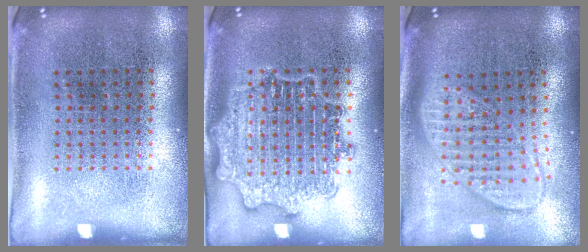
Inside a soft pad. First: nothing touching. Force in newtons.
{"total": 2.8, "press": 2.8, "slide": 0.4}
{"total": 1.8, "press": 1.5, "slide": 1.0}